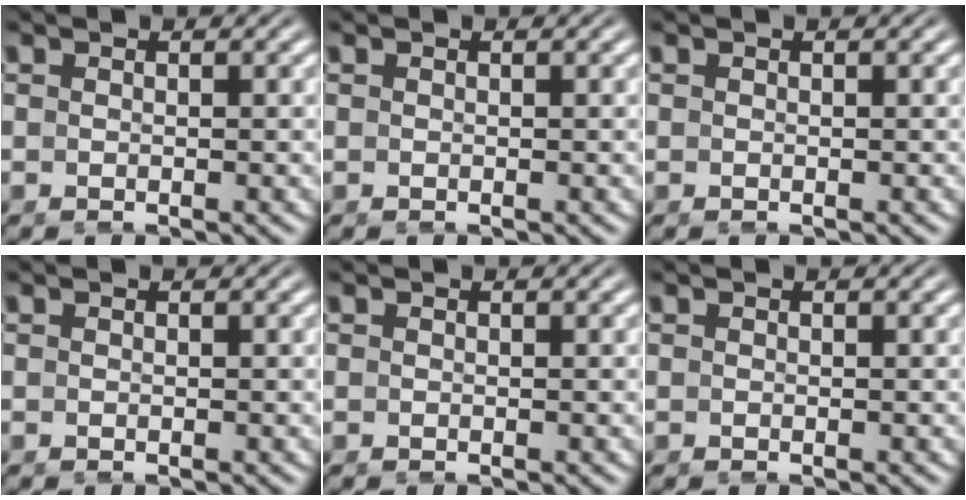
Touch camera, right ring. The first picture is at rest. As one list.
[{"total": 0.0}, {"total": 0.0}, {"total": 0.0}, {"total": 0.0}, {"total": 0.0}]